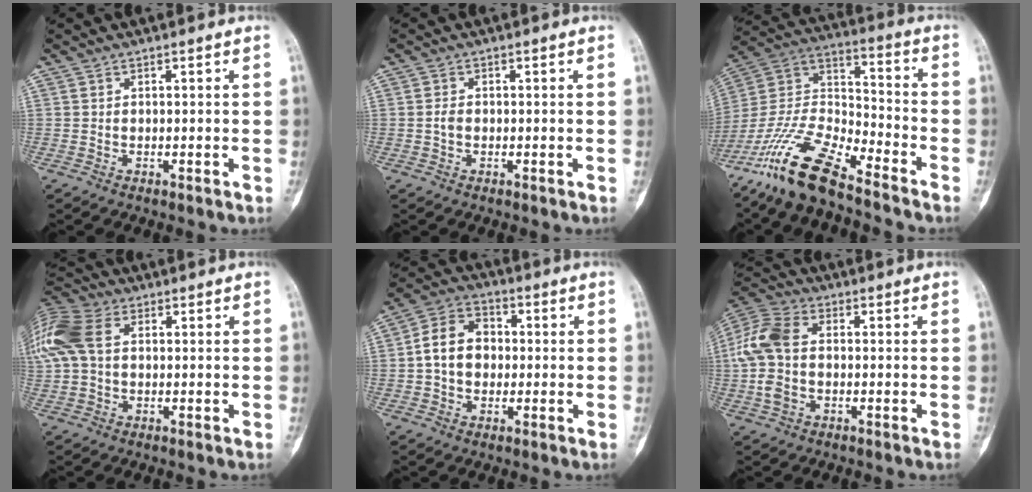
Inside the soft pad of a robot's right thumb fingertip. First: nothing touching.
{"total": 1.5, "force": [-0.2, 1.0, 1.0], "torque": [-0.021, 0.002, -0.006]}
{"total": 17.2, "force": [-13.1, 4.4, 10.1], "torque": [-0.198, 0.069, -0.256]}
{"total": 13.7, "force": [2.8, 9.1, 9.8], "torque": [-0.256, 0.028, 0.049]}
{"total": 9.6, "force": [0.0, 7.4, 6.1], "torque": [-0.090, 0.026, -0.010]}
{"total": 11.2, "force": [-0.3, 7.1, 8.7], "torque": [-0.199, 0.024, -0.014]}